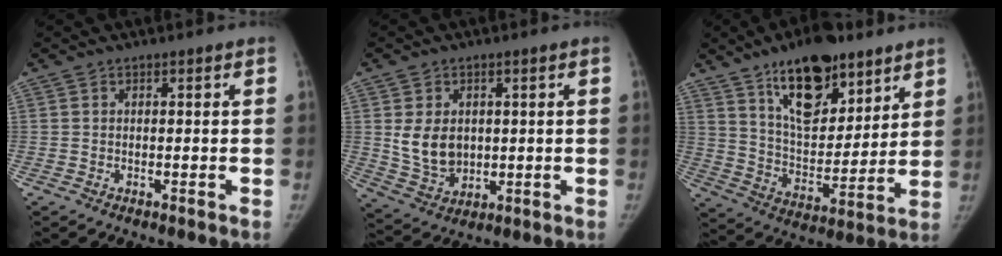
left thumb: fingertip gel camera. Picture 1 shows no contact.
{"total": 8.1, "force": [1.1, 6.1, 5.2], "torque": [-0.067, -0.015, 0.038]}
{"total": 19.5, "force": [12.2, 8.8, 12.3], "torque": [-0.147, -0.070, 0.209]}